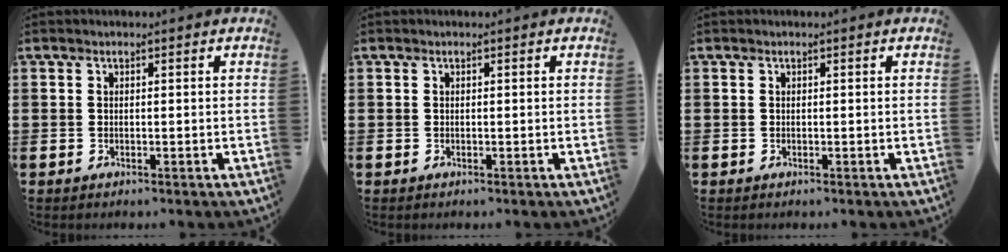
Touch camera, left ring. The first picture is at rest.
{"total": 0.0}
{"total": 0.0}